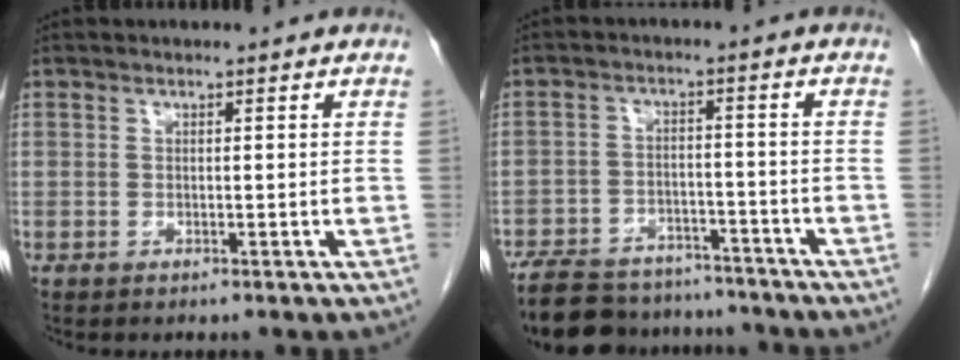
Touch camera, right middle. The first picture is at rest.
{"total": 15.7, "force": [-13.8, 5.5, 5.0], "torque": [-0.105, 0.006, -0.200]}